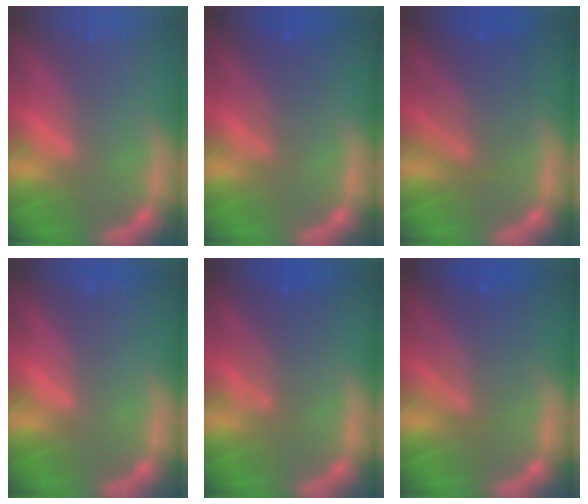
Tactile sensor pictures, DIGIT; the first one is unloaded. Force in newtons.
{"total": 3.0}
{"total": 5.5}
{"total": 0.0}
{"total": 3.5}
{"total": 5.1}